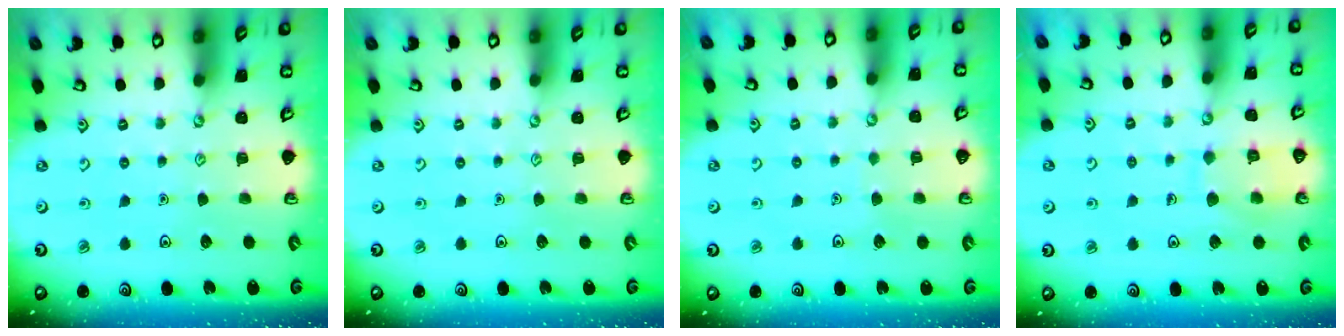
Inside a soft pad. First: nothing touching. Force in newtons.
{"total": 0.0}
{"total": 1.3, "press": 1.3, "slide": 0.1}
{"total": 9.0, "press": 8.9, "slide": 0.8}